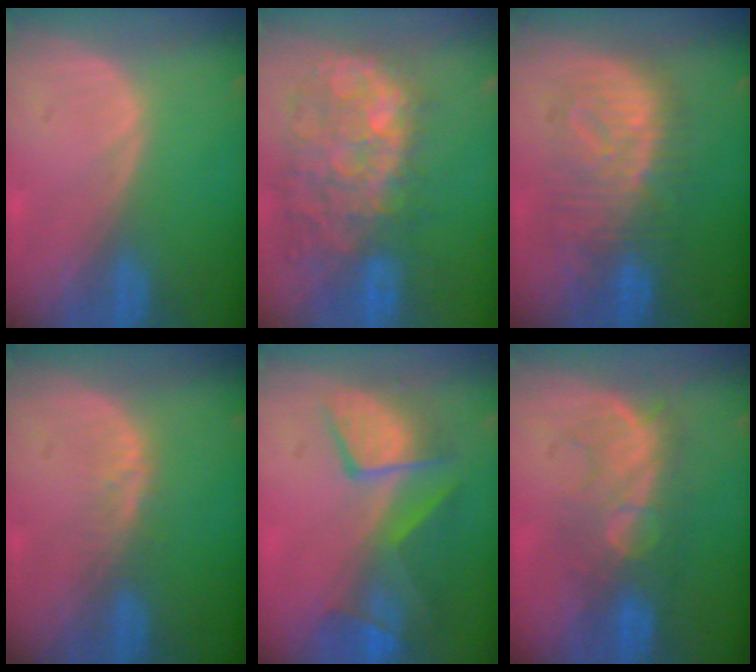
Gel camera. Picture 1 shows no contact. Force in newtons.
{"total": 12.4, "press": 11.3, "slide": 5.1}
{"total": 8.9, "press": 8.9, "slide": 0.3}
{"total": 2.1, "press": 2.1, "slide": 0.2}
{"total": 9.7, "press": 8.4, "slide": 4.7}
{"total": 7.8, "press": 7.7, "slide": 1.3}